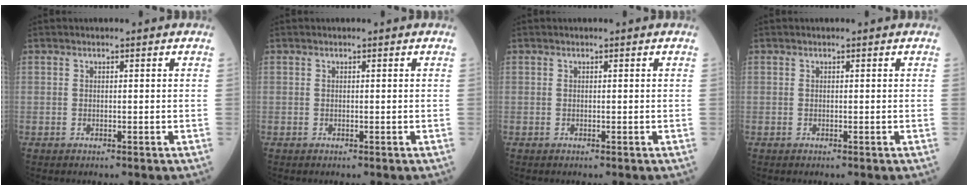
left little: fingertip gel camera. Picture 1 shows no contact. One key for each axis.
{"total": 0.0}
{"total": 0.0}
{"total": 0.0}